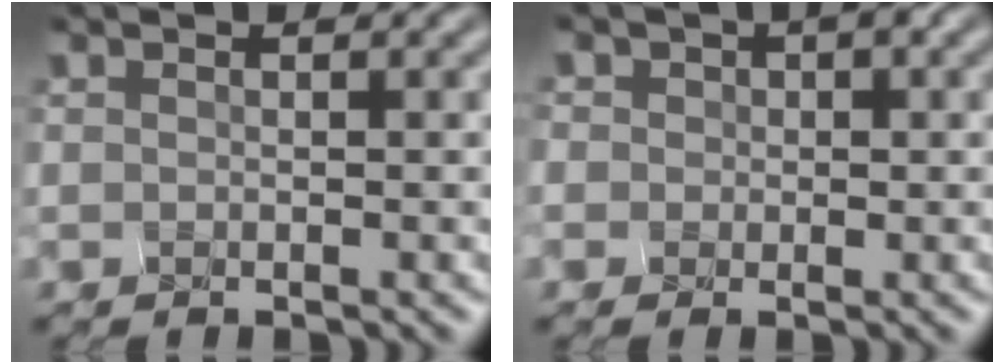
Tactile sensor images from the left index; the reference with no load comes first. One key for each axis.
{"total": 0.9, "fx": -0.3, "fy": 0.8, "fz": -0.2, "tx": -0.009, "ty": 0.004, "tz": 0.009}